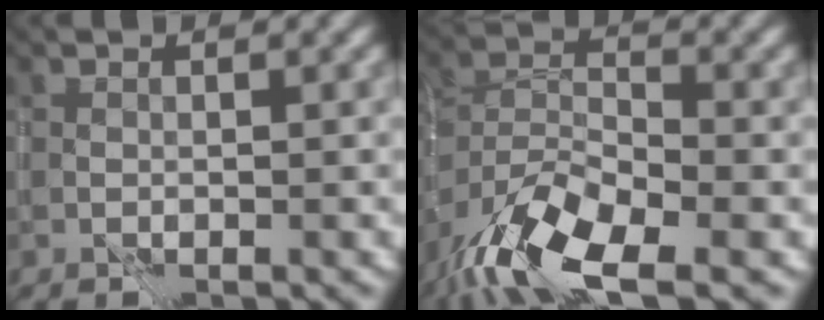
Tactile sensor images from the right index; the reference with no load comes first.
{"total": 10.0, "force": [-6.5, 3.4, 6.8], "torque": [-0.121, -0.005, -0.128]}